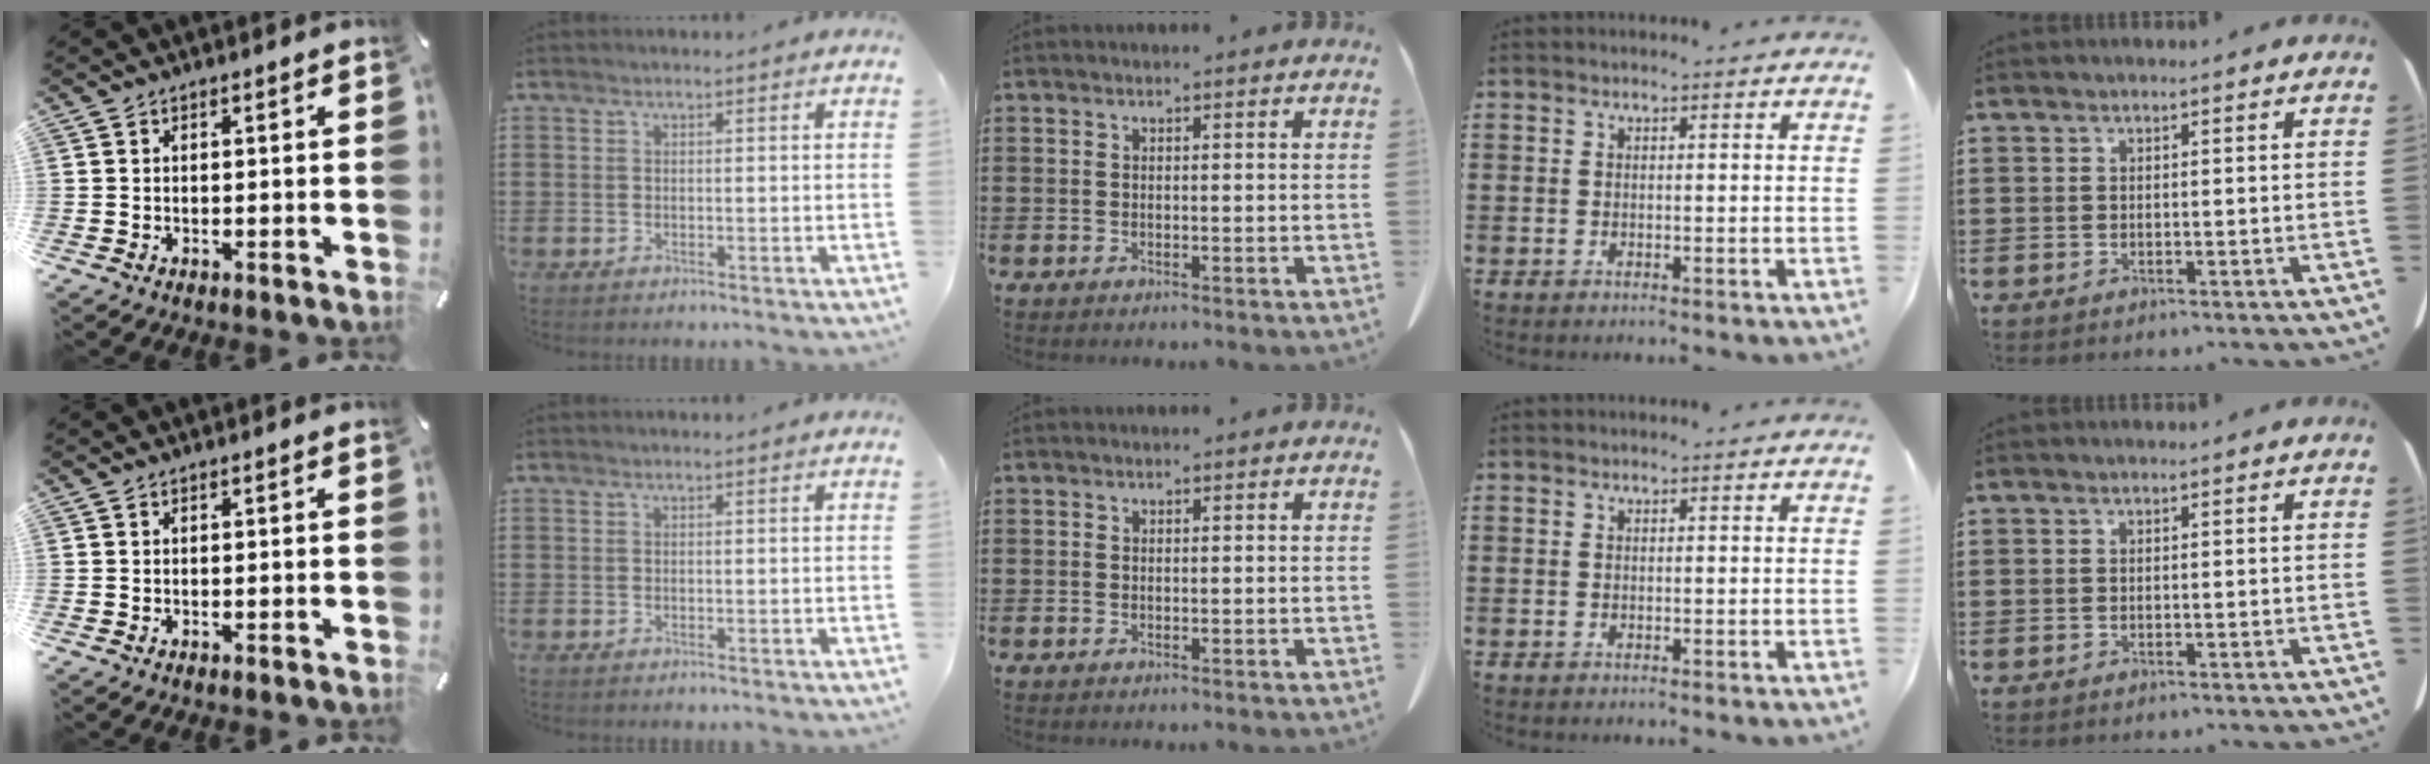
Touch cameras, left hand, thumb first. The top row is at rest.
{}